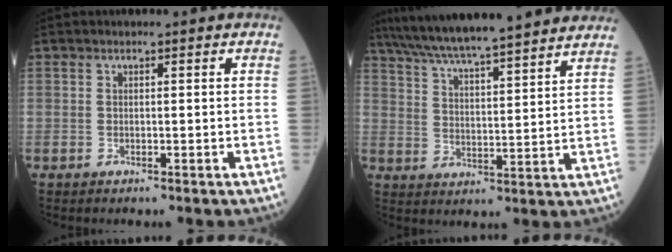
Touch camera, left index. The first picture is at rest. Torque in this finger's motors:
{"motor_torque": [0.43, -0.99, 0.92, 0.21]}